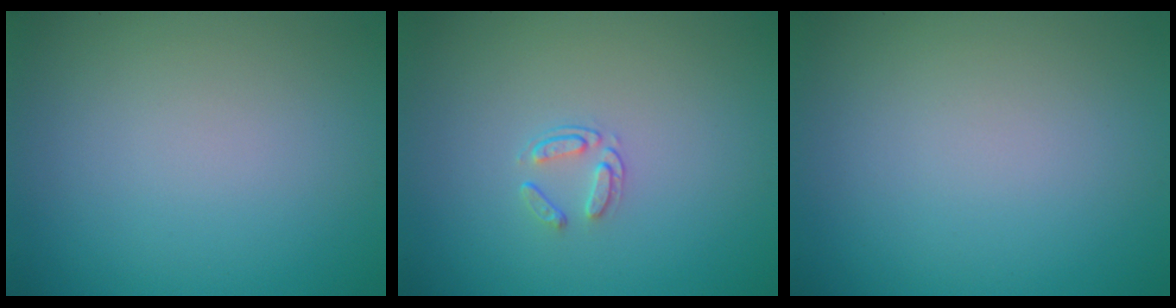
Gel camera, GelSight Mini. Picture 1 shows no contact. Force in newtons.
{"total": 1.4, "press": 0.9, "slide": 1.1}
{"total": 0.0}